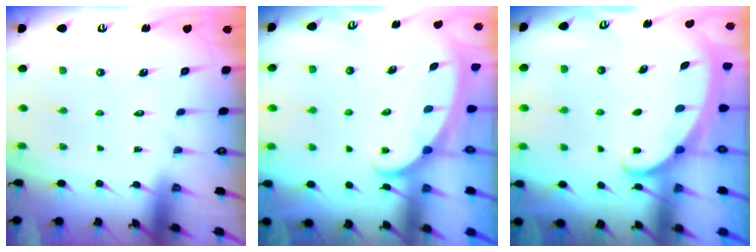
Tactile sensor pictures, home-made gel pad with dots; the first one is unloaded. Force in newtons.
{"total": 2.4, "press": 2.3, "slide": 0.3}
{"total": 2.2, "press": 2.2, "slide": 0.3}